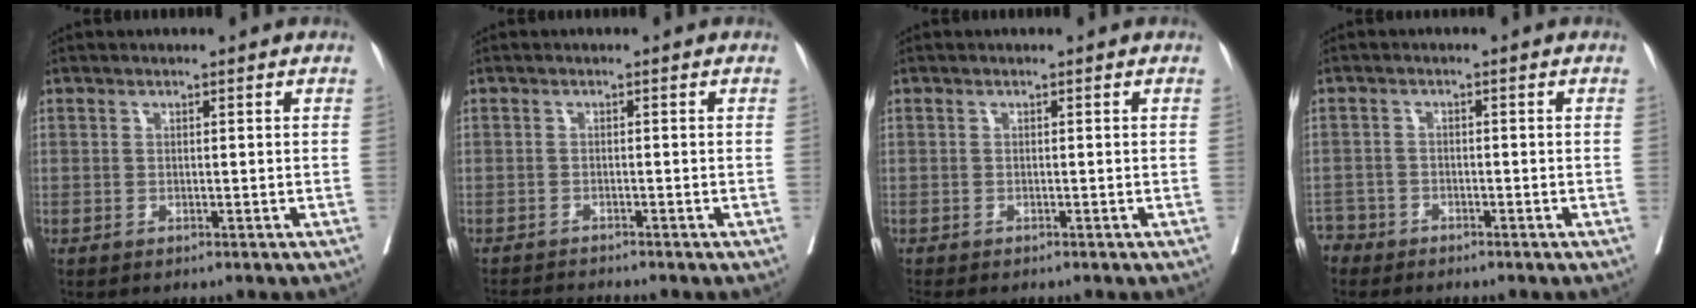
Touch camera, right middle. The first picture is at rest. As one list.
[{"total": 3.1, "force": [-3.0, -0.9, 0.4], "torque": [-0.002, -0.016, -0.051]}, {"total": 2.3, "force": [-2.0, 0.4, 1.0], "torque": [-0.016, -0.005, -0.030]}, {"total": 2.8, "force": [-2.5, 1.2, -0.7], "torque": [0.008, 0.000, -0.053]}]